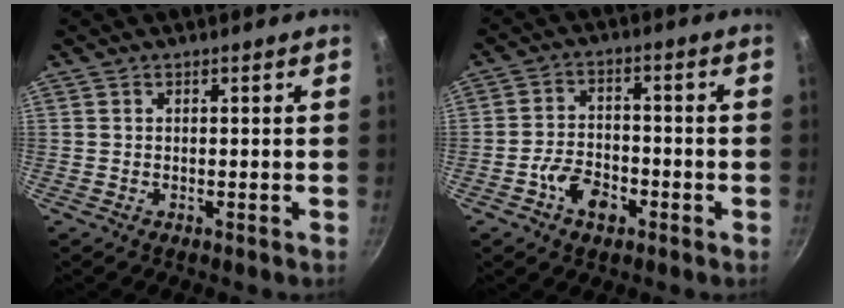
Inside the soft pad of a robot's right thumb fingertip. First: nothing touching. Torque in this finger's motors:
{"motor_torque": [0.78, 0.13, -0.25, -0.18, 0.02]}